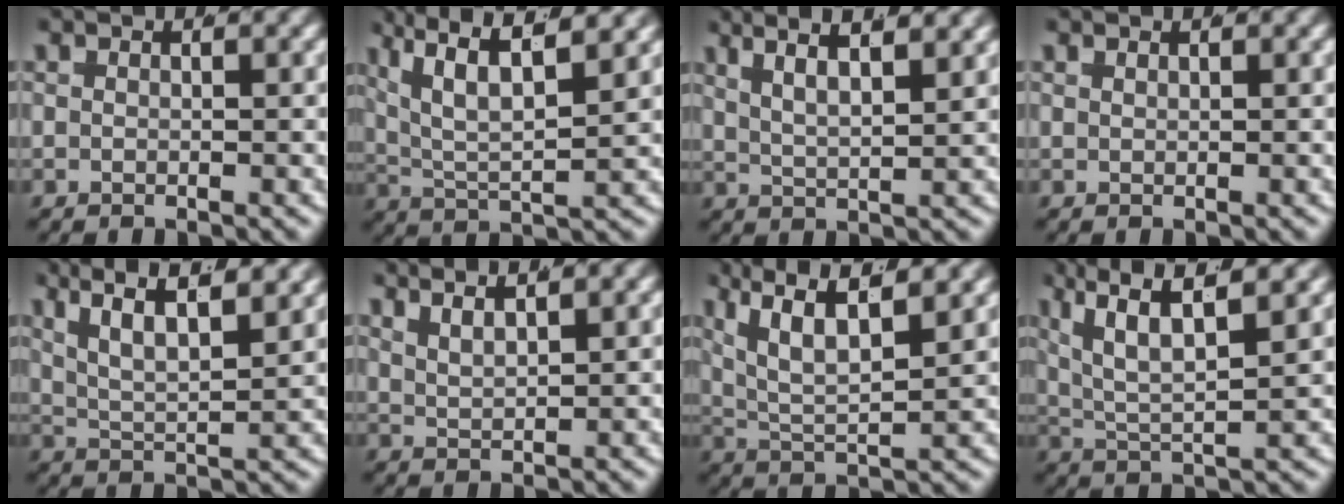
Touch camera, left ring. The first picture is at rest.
{"total": 6.5, "force": [2.3, 3.8, 4.8], "torque": [-0.110, -0.019, 0.039]}
{"total": 6.3, "force": [3.1, 3.4, 4.3], "torque": [-0.068, 0.016, 0.034]}
{"total": 0.7, "force": [0.6, 0.3, 0.1], "torque": [0.000, 0.001, 0.011]}
{"total": 8.0, "force": [3.6, 4.7, 5.4], "torque": [-0.104, 0.001, 0.048]}
{"total": 5.0, "force": [2.4, 3.2, 3.0], "torque": [-0.059, 0.005, 0.030]}
{"total": 7.1, "force": [2.5, 4.4, 5.0], "torque": [-0.118, -0.017, 0.039]}
{"total": 5.9, "force": [2.1, 3.3, 4.5], "torque": [-0.105, -0.019, 0.037]}